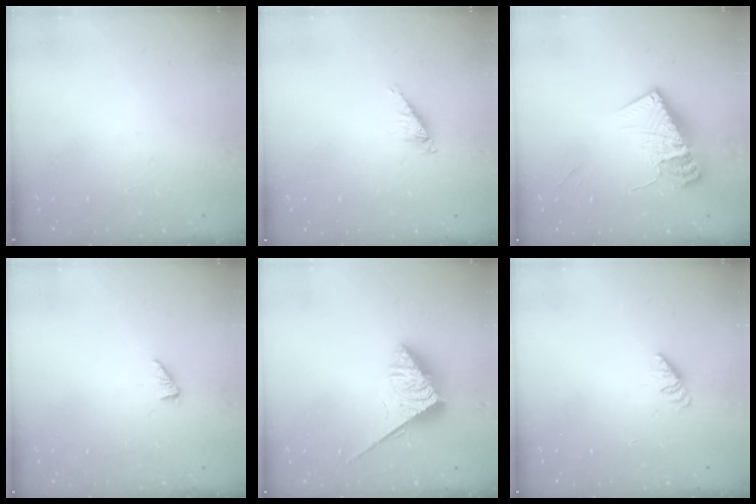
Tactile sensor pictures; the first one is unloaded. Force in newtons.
{"total": 2.7, "press": 2.7, "slide": 0.3}
{"total": 13.9, "press": 13.8, "slide": 1.4}
{"total": 1.2, "press": 1.1, "slide": 0.2}
{"total": 4.7, "press": 4.7, "slide": 0.5}
{"total": 1.2, "press": 1.1, "slide": 0.3}